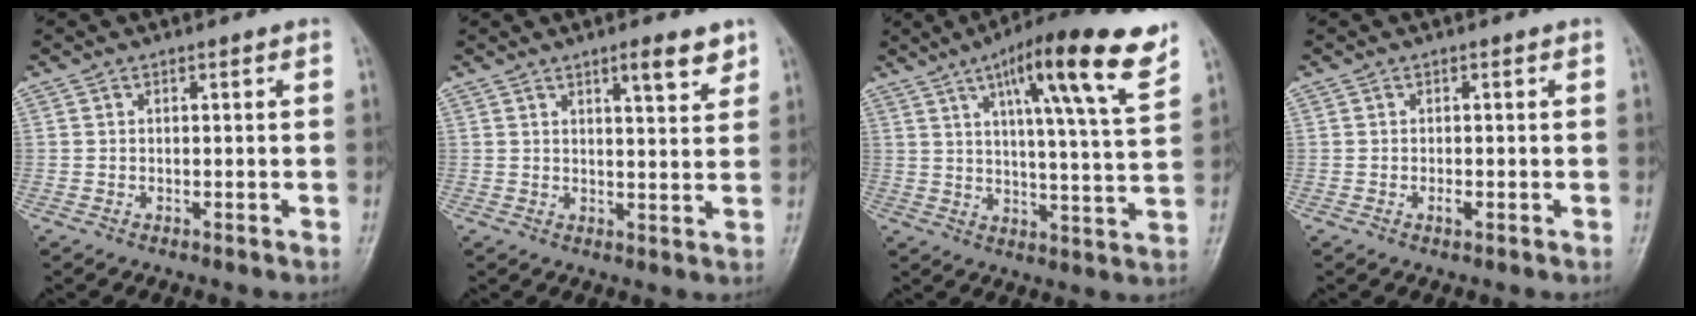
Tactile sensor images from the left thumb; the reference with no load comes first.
{"total": 5.3, "force": [3.6, 1.2, 3.7], "torque": [-0.040, -0.022, 0.051]}
{"total": 17.8, "force": [10.0, 2.4, 14.5], "torque": [-0.201, -0.034, 0.148]}
{"total": 1.0, "force": [-0.4, 0.5, 0.7], "torque": [-0.009, 0.002, -0.005]}